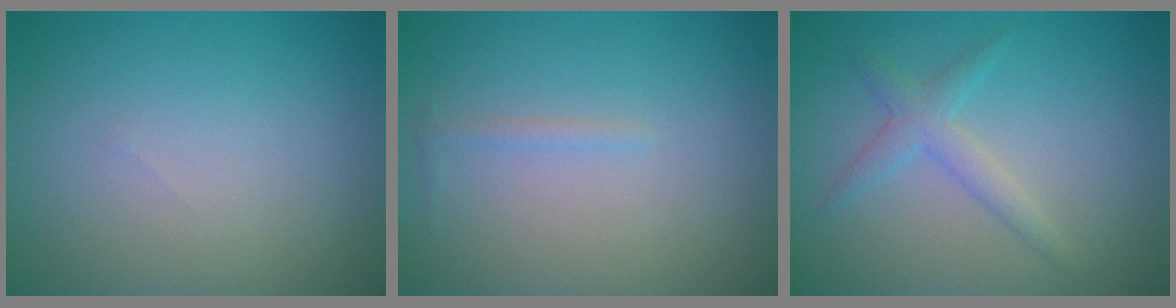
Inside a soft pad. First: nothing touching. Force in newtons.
{"total": 0.7, "press": 0.7, "slide": 0.0}
{"total": 1.3, "press": 1.3, "slide": 0.1}